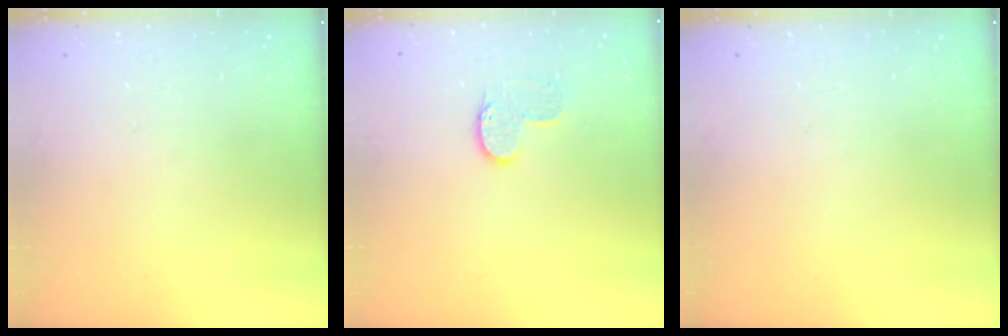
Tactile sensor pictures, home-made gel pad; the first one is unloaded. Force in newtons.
{"total": 6.8, "press": 6.8, "slide": 0.3}
{"total": 0.0}